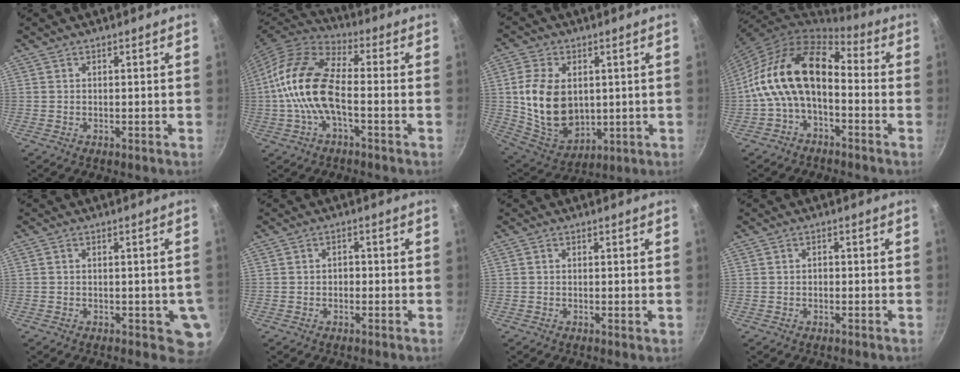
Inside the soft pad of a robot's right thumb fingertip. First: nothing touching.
{"total": 15.1, "force": [-2.0, 7.0, 13.2], "torque": [-0.254, 0.036, -0.058]}
{"total": 15.7, "force": [1.7, 11.0, 11.0], "torque": [-0.184, -0.019, 0.051]}
{"total": 15.3, "force": [-2.3, 9.1, 12.1], "torque": [-0.206, 0.050, -0.058]}
{"total": 5.7, "force": [-1.1, 2.7, 4.8], "torque": [-0.027, 0.004, -0.013]}
{"total": 1.6, "force": [-0.4, 1.3, 0.9], "torque": [-0.009, 0.007, -0.008]}
{"total": 1.0, "force": [-0.1, 0.2, 1.0], "torque": [-0.015, -0.002, -0.004]}
{"total": 1.0, "force": [-0.3, 0.7, 0.5], "torque": [-0.008, 0.004, -0.006]}